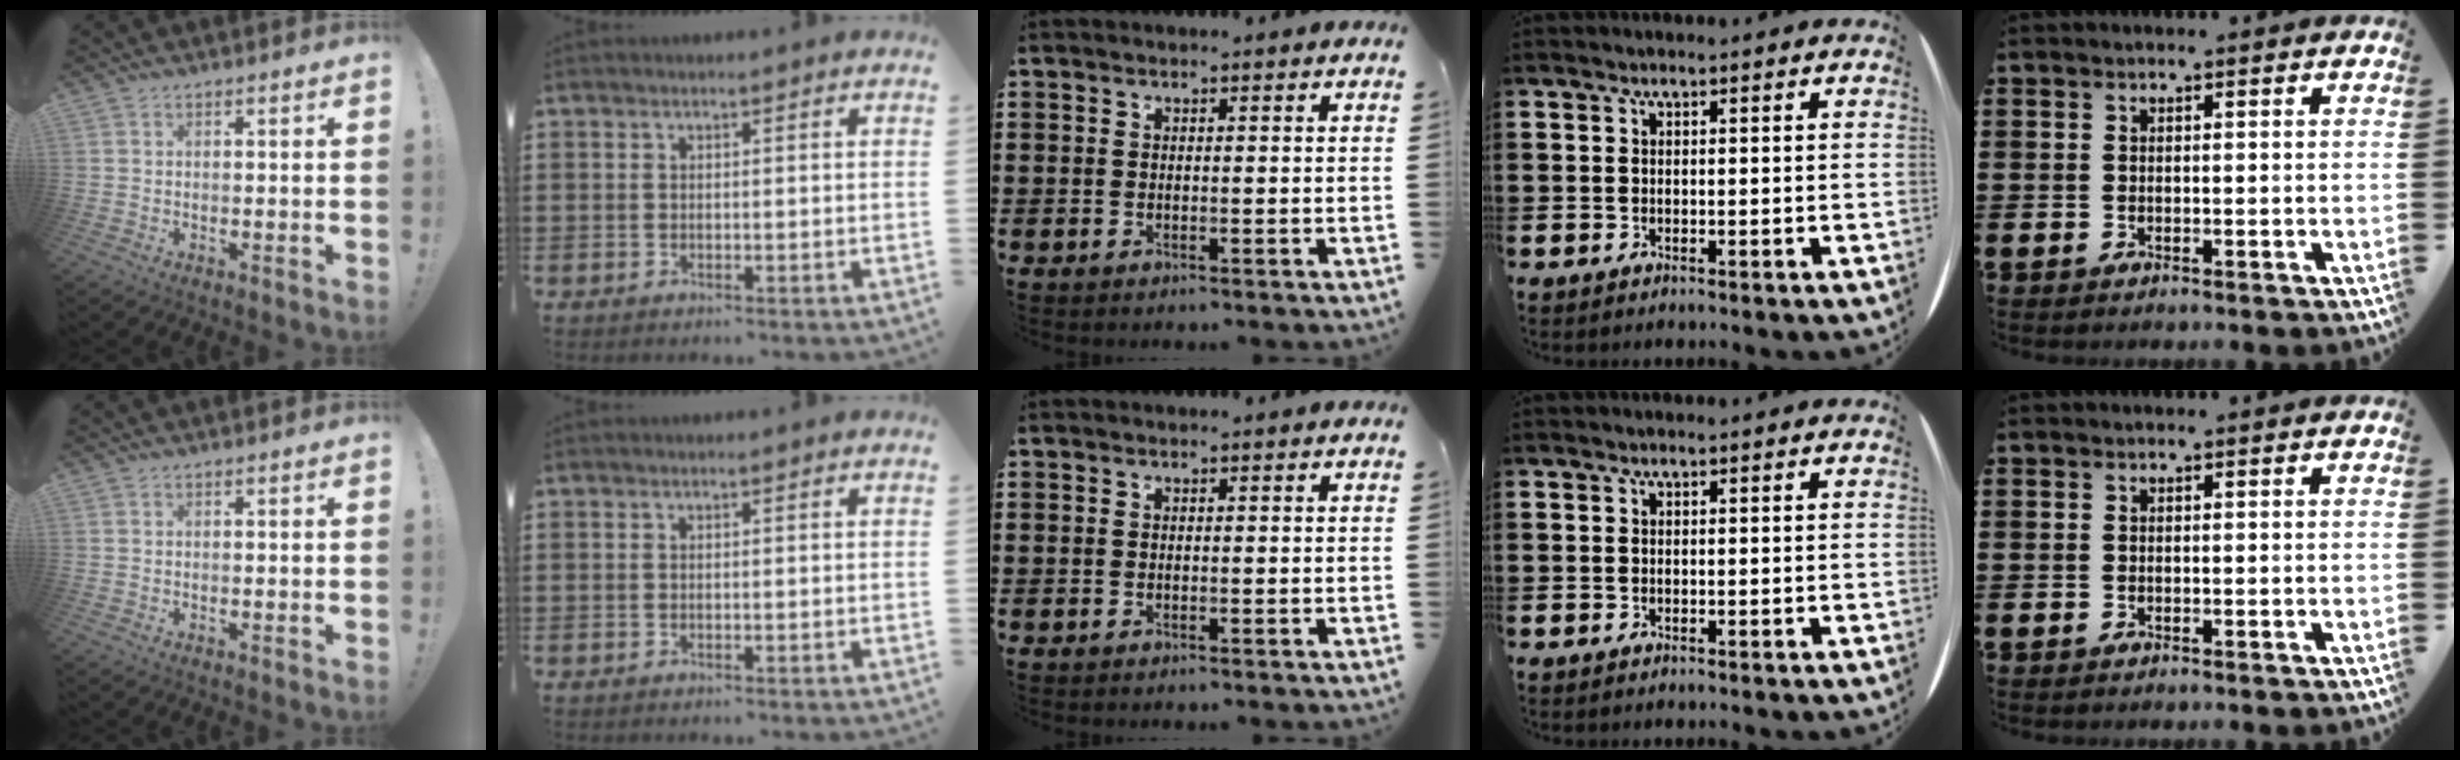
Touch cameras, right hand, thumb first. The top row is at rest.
{}